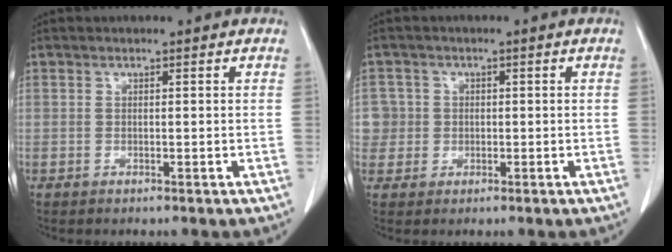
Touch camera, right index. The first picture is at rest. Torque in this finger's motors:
{"motor_torque": [0.04, 0.00, -0.10, -0.02]}